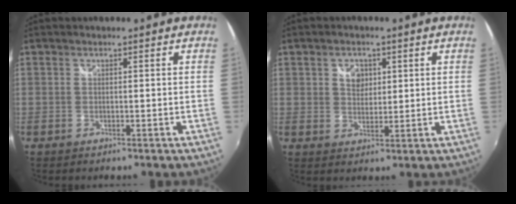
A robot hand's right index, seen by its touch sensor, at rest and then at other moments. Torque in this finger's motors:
{"motor_torque": [0.01, 0.01, 0.03, 0.04]}